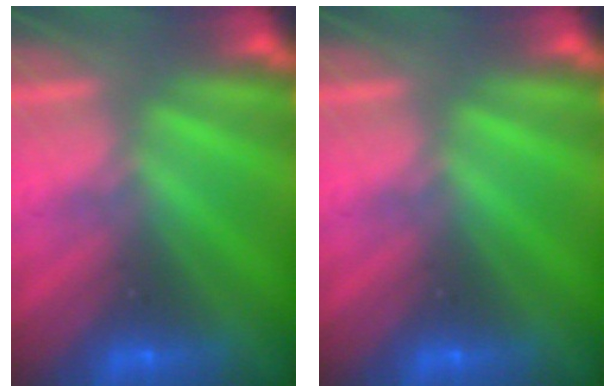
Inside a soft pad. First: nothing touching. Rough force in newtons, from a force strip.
{"total": 0.0}